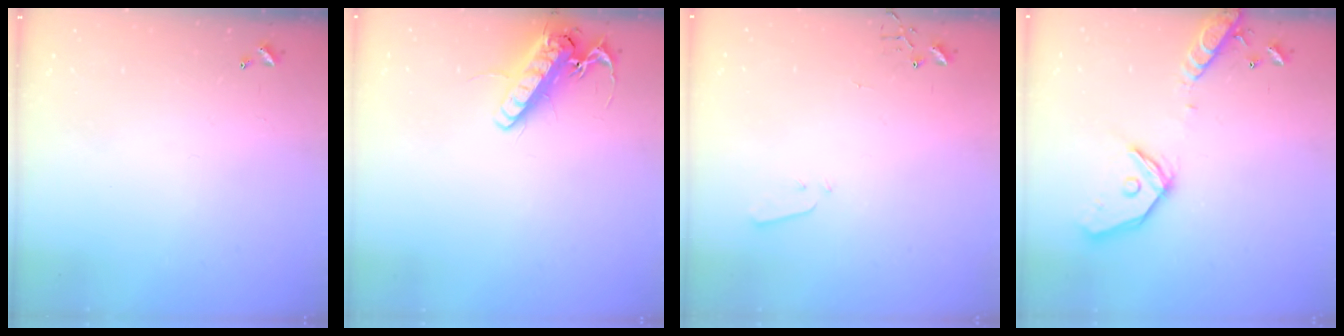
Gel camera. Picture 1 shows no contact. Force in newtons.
{"total": 15.3, "press": 15.1, "slide": 2.6}
{"total": 2.9, "press": 2.8, "slide": 0.7}
{"total": 16.6, "press": 16.4, "slide": 3.0}